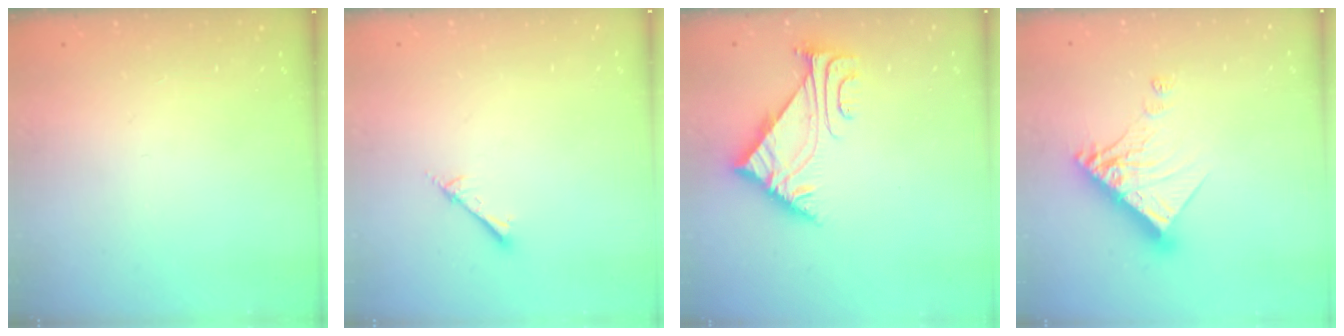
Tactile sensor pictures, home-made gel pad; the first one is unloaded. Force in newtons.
{"total": 1.5, "press": 1.4, "slide": 0.2}
{"total": 5.0, "press": 4.9, "slide": 0.9}
{"total": 13.9, "press": 13.9, "slide": 1.1}